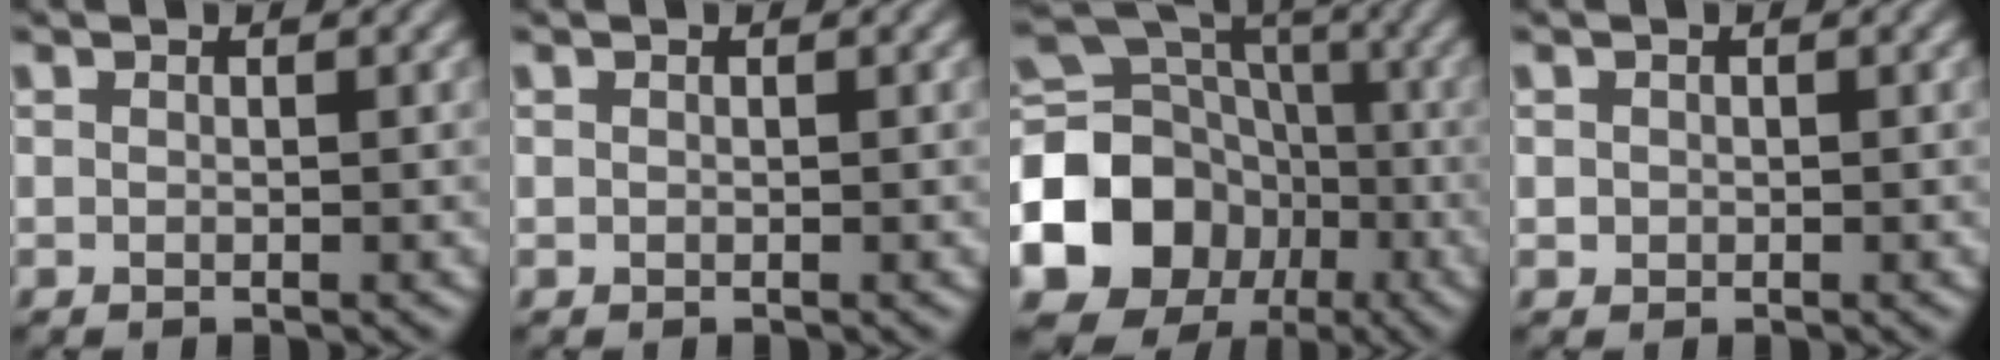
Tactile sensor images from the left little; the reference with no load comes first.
{"total": 0.0}
{"total": 14.7, "force": [-4.1, 12.4, 6.8], "torque": [-0.172, -0.010, -0.087]}
{"total": 0.8, "force": [0.1, 0.7, 0.3], "torque": [0.003, 0.002, 0.001]}